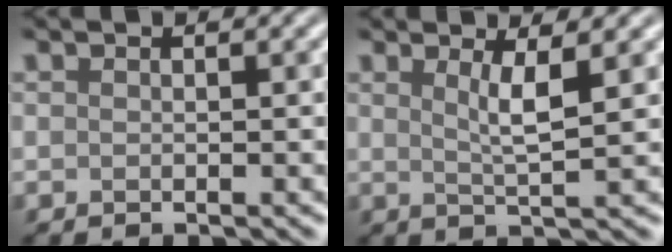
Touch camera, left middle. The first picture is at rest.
{"total": 2.8, "force": [1.0, 0.5, 2.6], "torque": [-0.040, -0.004, 0.017]}